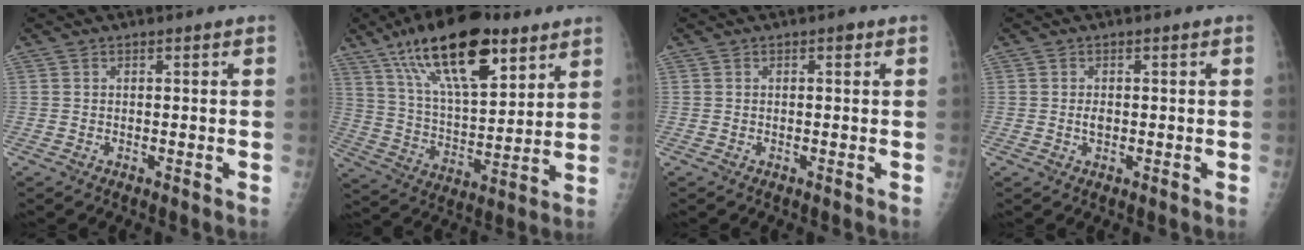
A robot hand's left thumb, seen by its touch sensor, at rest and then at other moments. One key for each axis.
{"total": 22.5, "fx": 13.0, "fy": 9.0, "fz": 16.0, "tx": -0.248, "ty": -0.044, "tz": 0.230}
{"total": 0.9, "fx": 0.4, "fy": 0.4, "fz": 0.6, "tx": -0.006, "ty": 0.001, "tz": 0.004}
{"total": 1.4, "fx": 0.0, "fy": 0.9, "fz": 1.1, "tx": -0.016, "ty": 0.000, "tz": 0.001}